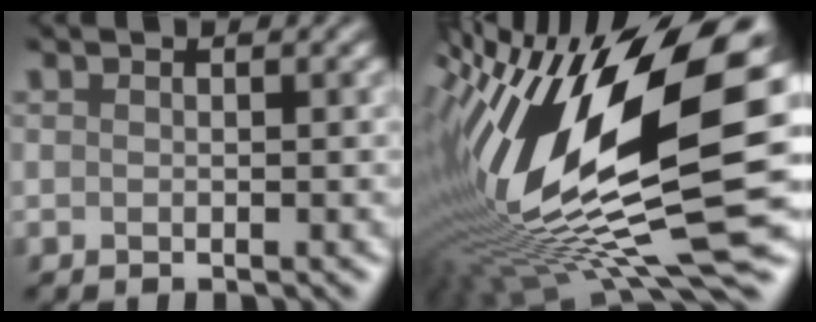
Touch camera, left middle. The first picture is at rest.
{"total": 15.0, "force": [0.4, 4.3, 14.3], "torque": [-0.290, 0.005, 0.024]}